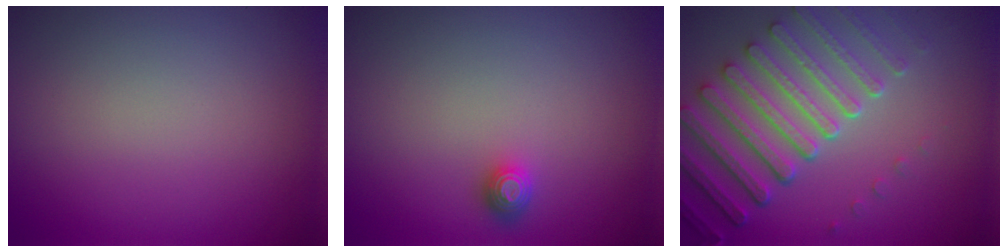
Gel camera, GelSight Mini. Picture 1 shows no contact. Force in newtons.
{"total": 1.2, "press": 1.1, "slide": 0.4}
{"total": 7.3, "press": 5.5, "slide": 4.7}